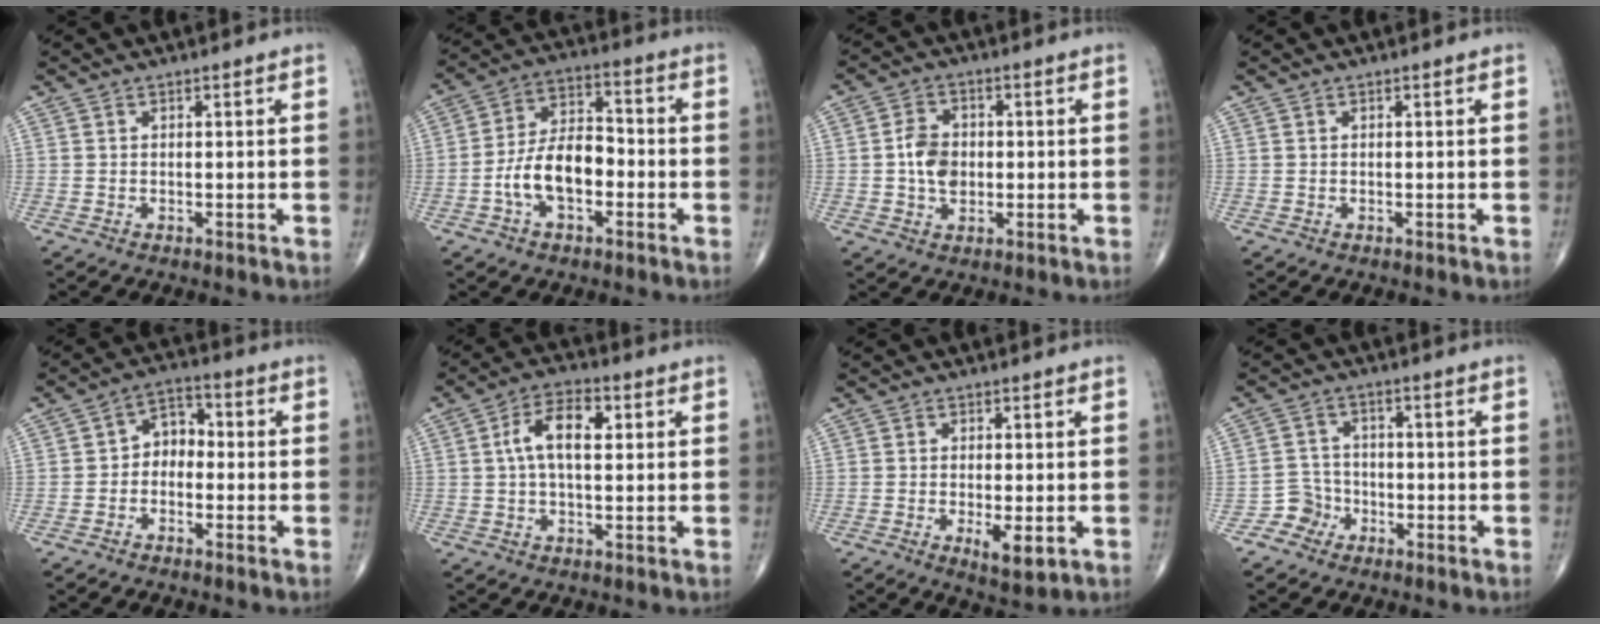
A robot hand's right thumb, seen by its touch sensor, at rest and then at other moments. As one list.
[{"total": 11.3, "force": [-3.1, 6.3, 8.8], "torque": [-0.152, 0.040, -0.064]}, {"total": 6.4, "force": [-0.2, 4.6, 4.4], "torque": [-0.067, 0.007, -0.007]}, {"total": 0.0}, {"total": 5.4, "force": [-1.0, 4.0, 3.5], "torque": [-0.032, 0.028, -0.034]}, {"total": 8.4, "force": [1.7, 4.2, 7.1], "torque": [-0.126, 0.019, 0.025]}, {"total": 5.3, "force": [-1.5, 1.8, 4.7], "torque": [-0.076, -0.013, -0.021]}, {"total": 4.0, "force": [-2.3, 3.3, -0.3], "torque": [0.031, 0.018, -0.050]}]